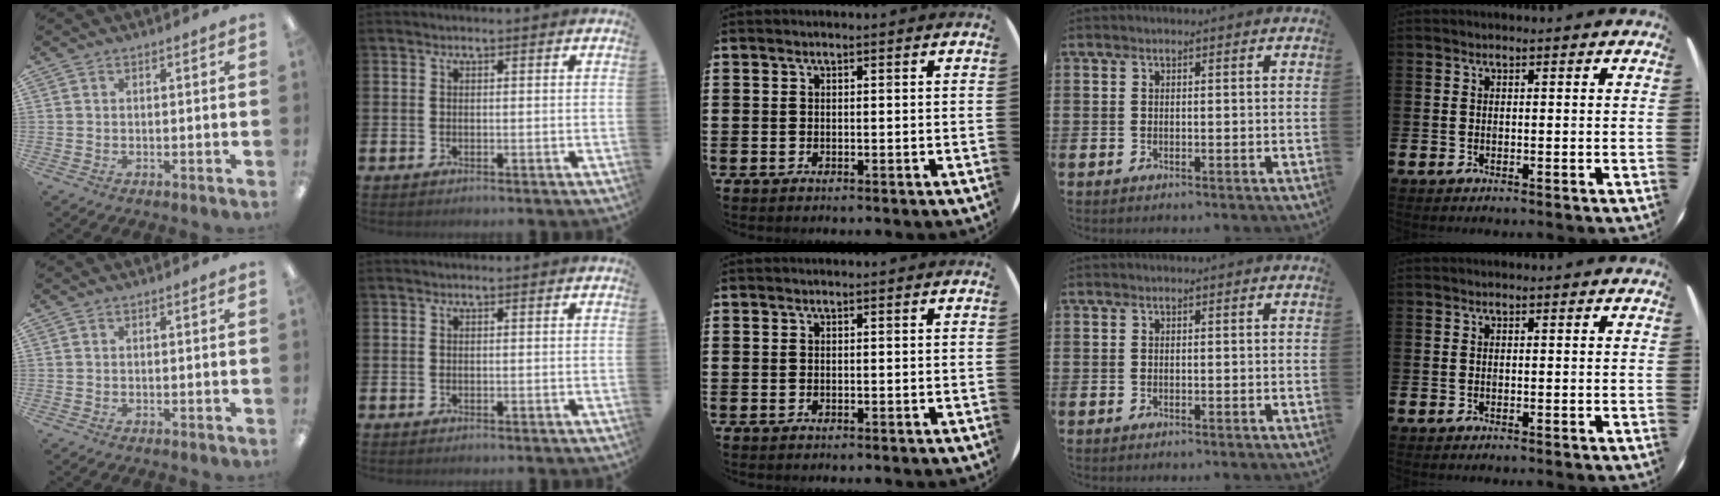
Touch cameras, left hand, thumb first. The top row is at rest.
{}